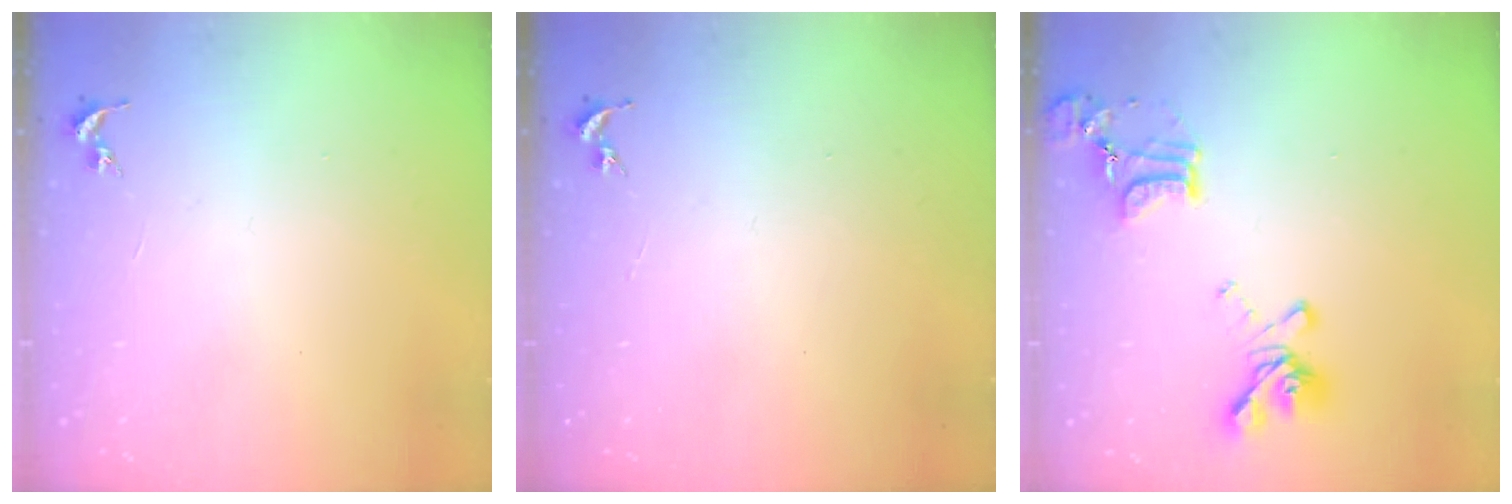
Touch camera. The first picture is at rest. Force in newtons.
{"total": 0.0}
{"total": 16.9, "press": 16.8, "slide": 1.2}